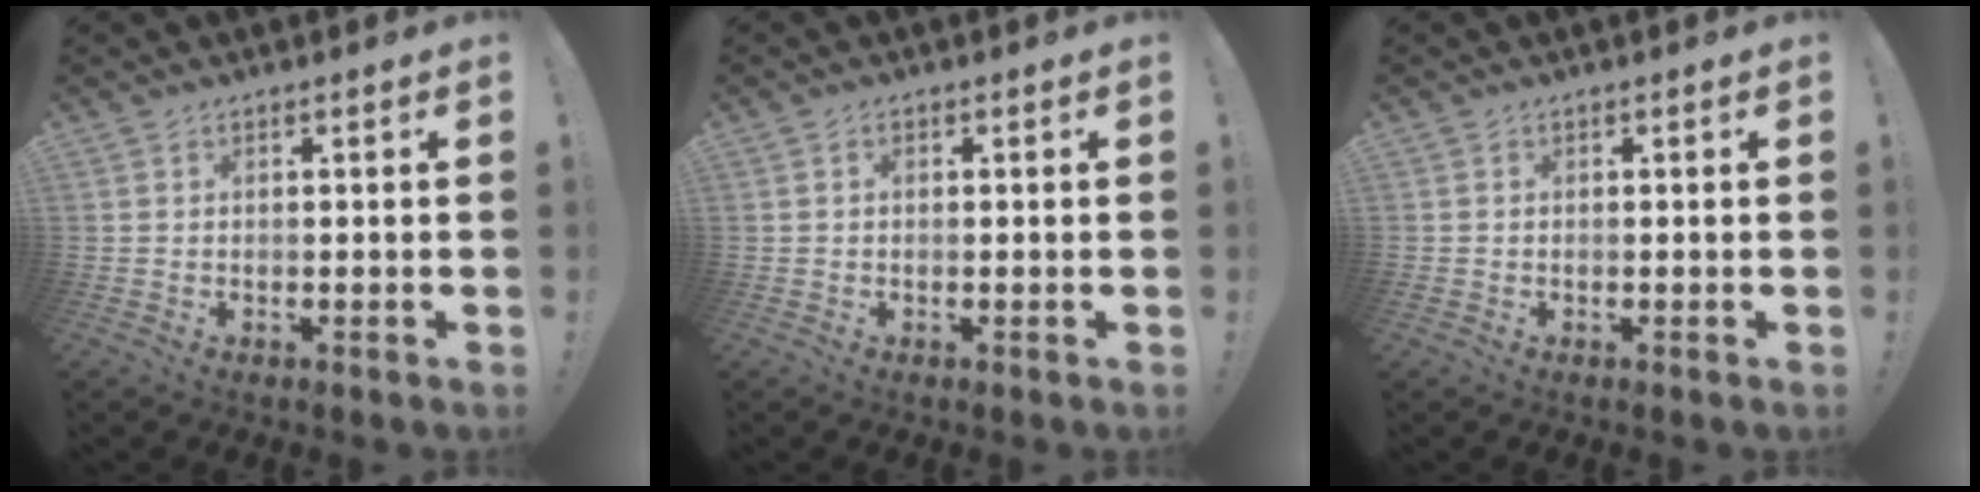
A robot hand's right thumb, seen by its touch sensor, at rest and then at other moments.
{"total": 0.8, "force": [-0.1, 0.6, 0.5], "torque": [-0.010, 0.003, -0.002]}
{"total": 0.6, "force": [-0.2, 0.5, 0.0], "torque": [-0.001, 0.002, -0.003]}